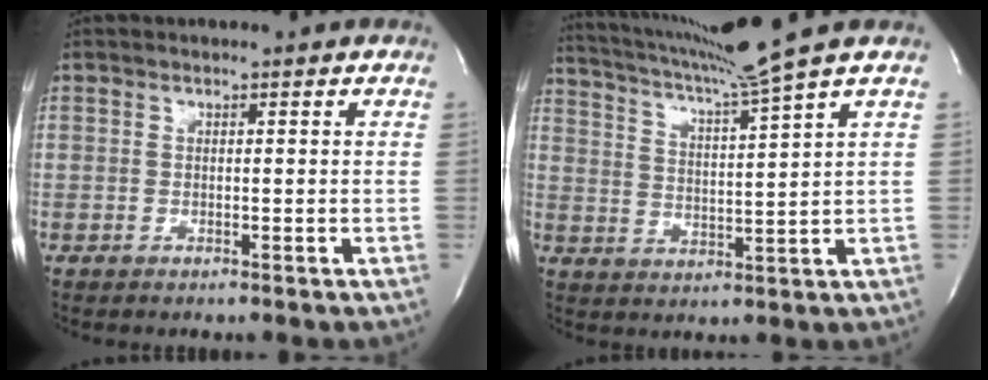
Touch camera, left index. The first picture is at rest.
{"total": 11.4, "force": [9.7, -3.7, 4.8], "torque": [-0.093, -0.029, 0.162]}